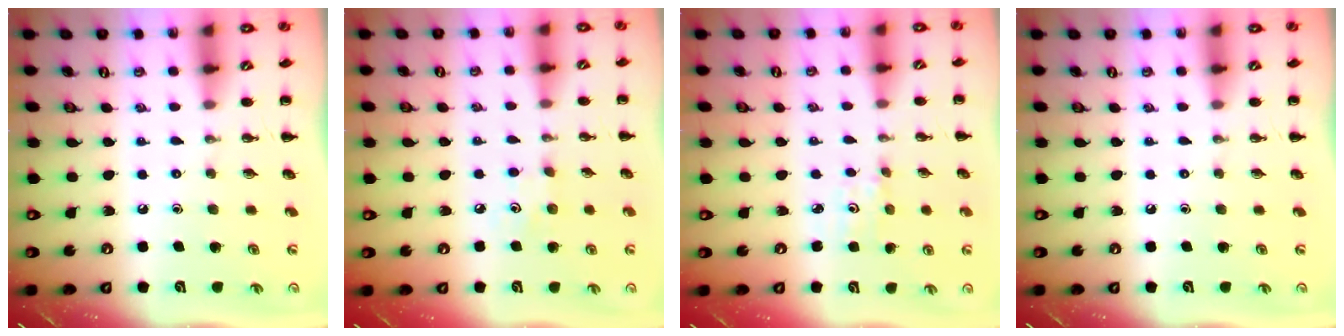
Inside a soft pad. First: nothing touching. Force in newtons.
{"total": 3.7, "press": 3.6, "slide": 0.9}
{"total": 2.7, "press": 2.6, "slide": 0.8}
{"total": 0.0}